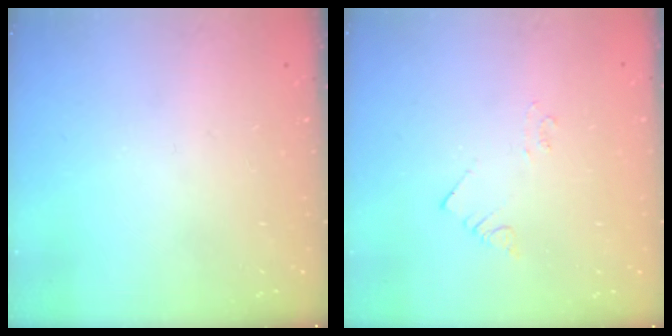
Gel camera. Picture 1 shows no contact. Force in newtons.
{"total": 2.1, "press": 2.1, "slide": 0.3}